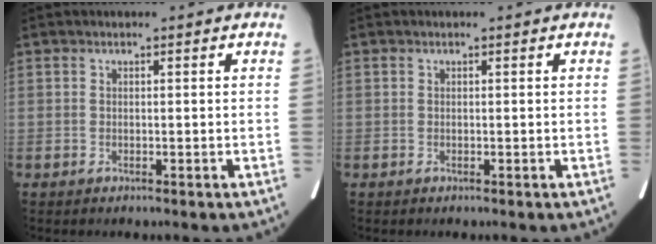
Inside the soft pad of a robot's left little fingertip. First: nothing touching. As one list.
[{"total": 0.0}]